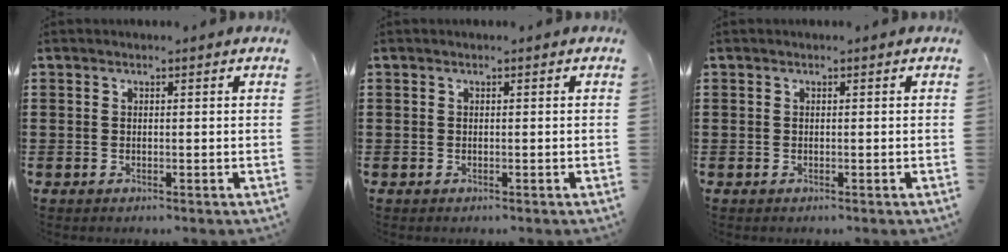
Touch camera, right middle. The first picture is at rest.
{"total": 0.0}
{"total": 0.0}